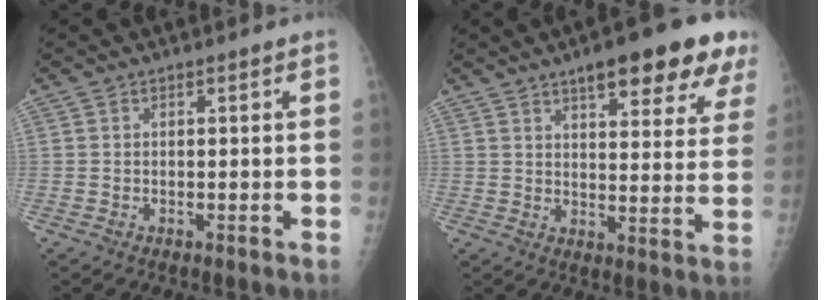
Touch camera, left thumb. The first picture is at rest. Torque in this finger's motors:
{"motor_torque": [1.53, 0.72, 1.31, -0.83, 0.18]}